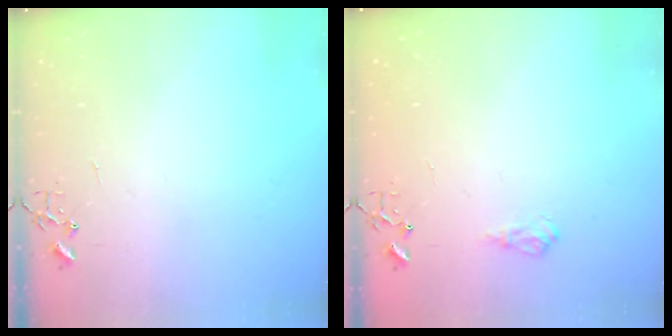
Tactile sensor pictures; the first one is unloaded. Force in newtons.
{"total": 8.2, "press": 8.2, "slide": 0.9}